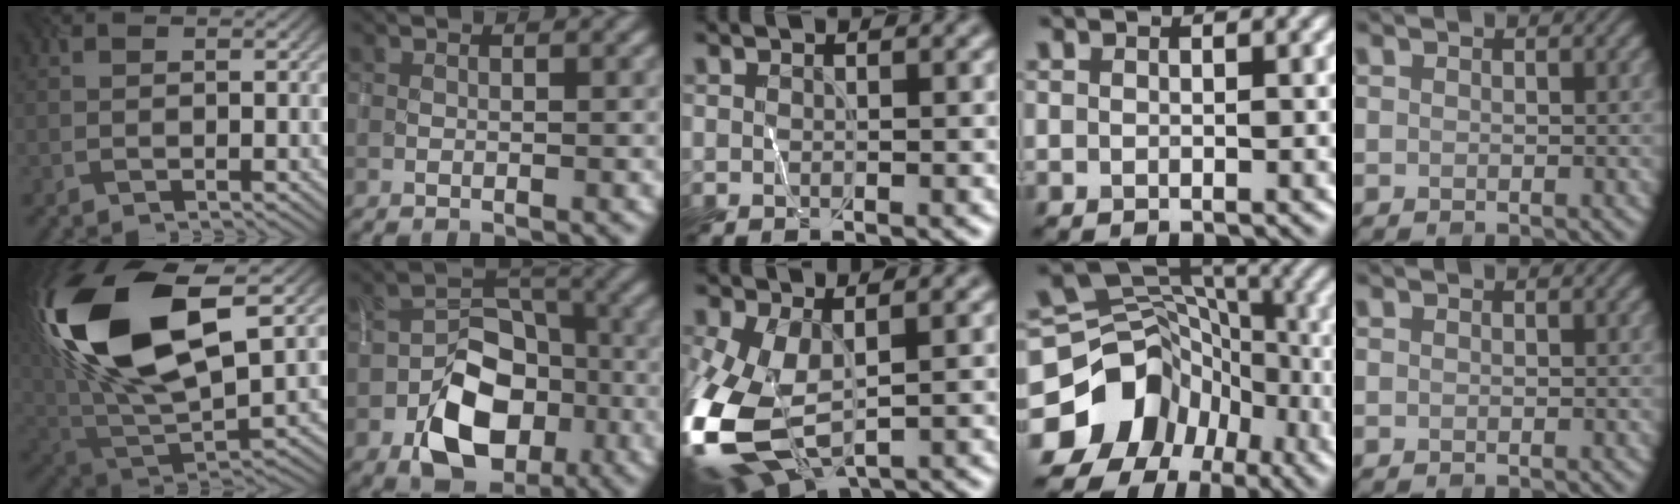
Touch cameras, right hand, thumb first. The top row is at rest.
{"thumb": {"total": 19.7, "force": [6.4, 10.3, 15.6], "torque": [-0.360, 0.010, 0.123]}, "index": {"total": 9.0, "force": [-4.0, 5.9, 5.6], "torque": [-0.083, 0.000, -0.066]}, "middle": {"total": 12.6, "force": [-2.5, 6.8, 10.3], "torque": [-0.268, -0.031, -0.038]}, "ring": {"total": 12.2, "force": [-5.9, 9.8, 4.2], "torque": [-0.084, 0.007, -0.101]}}